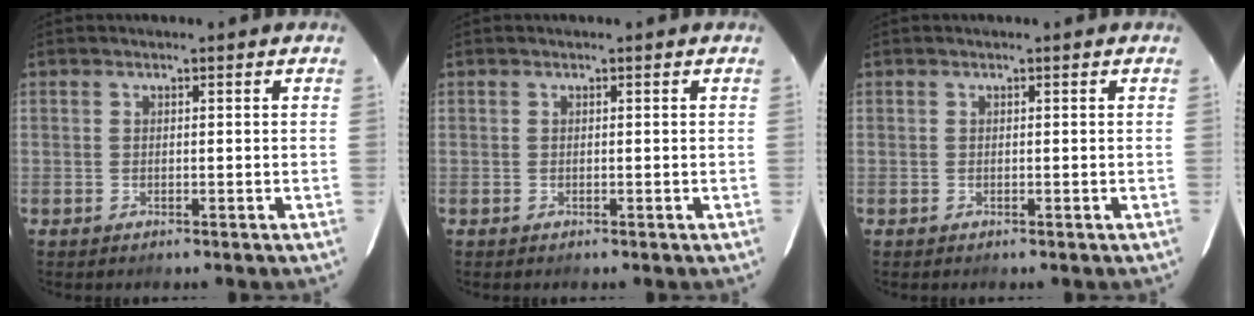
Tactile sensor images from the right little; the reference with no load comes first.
{"total": 0.0}
{"total": 0.0}